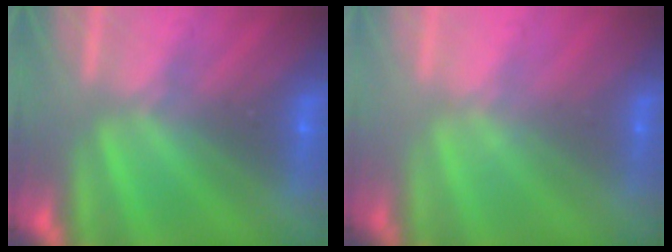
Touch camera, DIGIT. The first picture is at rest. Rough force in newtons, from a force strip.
{"total": 2.2}